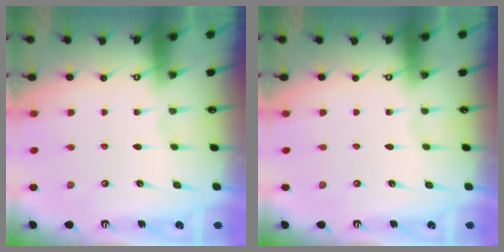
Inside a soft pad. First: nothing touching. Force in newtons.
{"total": 0.0}